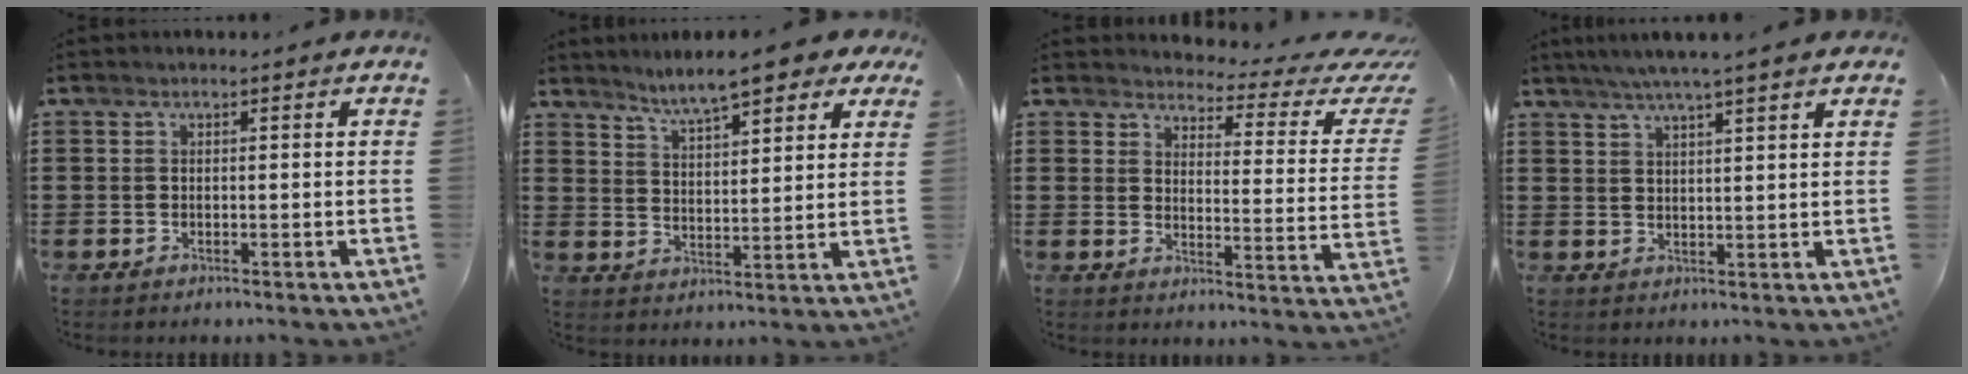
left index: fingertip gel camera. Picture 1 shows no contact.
{"total": 7.2, "force": [6.3, 0.7, 3.4], "torque": [-0.079, -0.020, 0.111]}
{"total": 3.5, "force": [3.0, 0.8, 1.7], "torque": [-0.038, -0.029, 0.042]}
{"total": 4.3, "force": [3.5, -0.4, 2.4], "torque": [-0.057, -0.008, 0.061]}